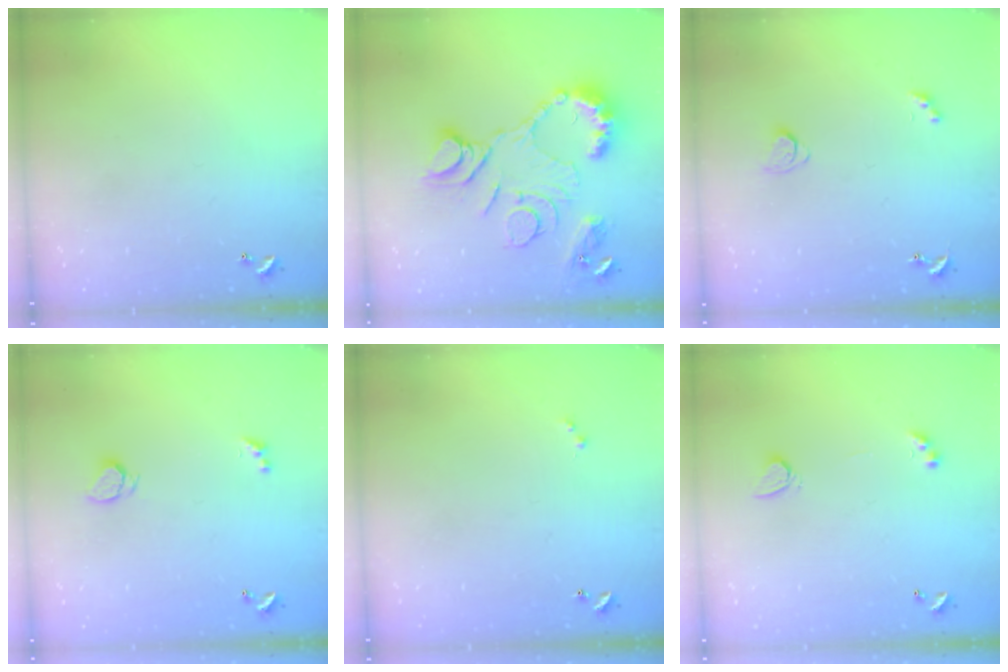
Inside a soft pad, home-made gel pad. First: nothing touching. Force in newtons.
{"total": 18.1, "press": 17.9, "slide": 2.0}
{"total": 1.7, "press": 1.6, "slide": 0.4}
{"total": 1.7, "press": 1.7, "slide": 0.2}
{"total": 0.0}
{"total": 4.1, "press": 3.7, "slide": 1.6}